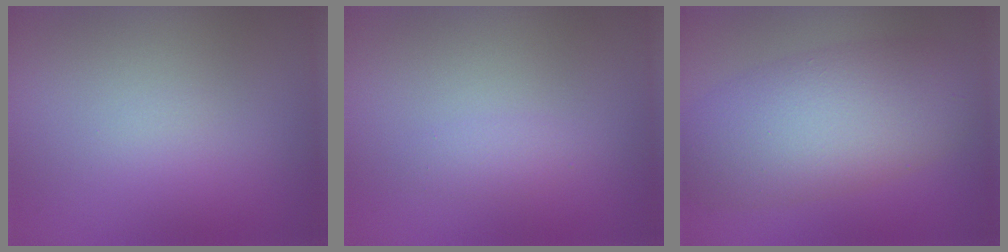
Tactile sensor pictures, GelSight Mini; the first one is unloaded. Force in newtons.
{"total": 0.8, "press": 0.8, "slide": 0.0}
{"total": 7.9, "press": 7.9, "slide": 0.2}